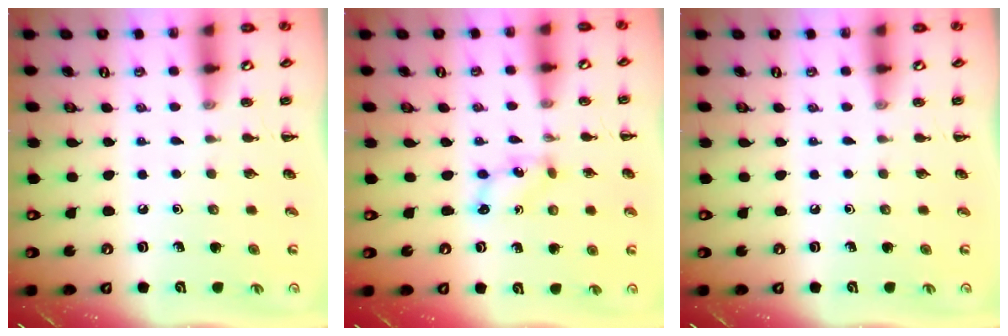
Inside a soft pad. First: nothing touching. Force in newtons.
{"total": 1.8, "press": 1.8, "slide": 0.3}
{"total": 0.0}